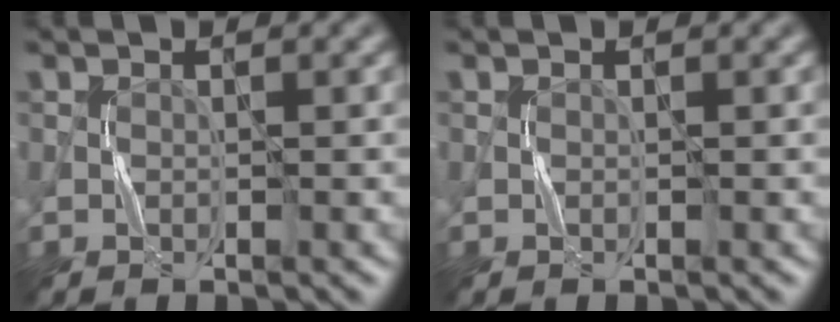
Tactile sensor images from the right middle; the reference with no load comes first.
{"total": 0.0}